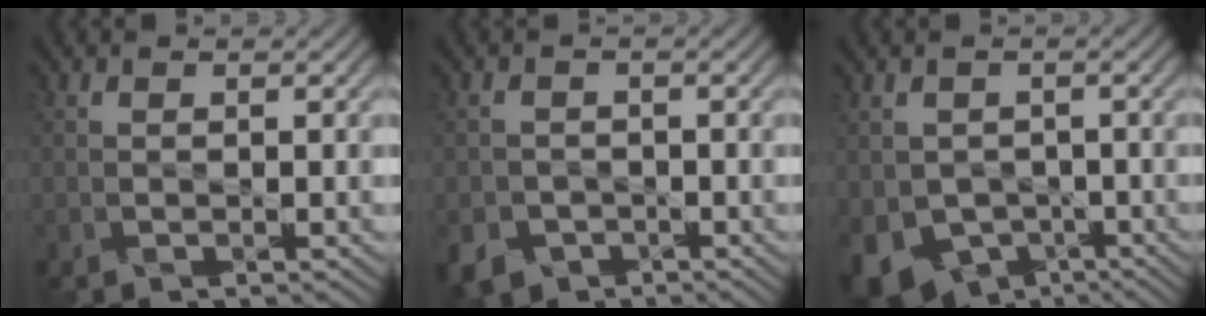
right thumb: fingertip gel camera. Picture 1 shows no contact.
{"total": 4.1, "force": [-2.4, 3.1, 1.1], "torque": [-0.026, -0.008, -0.044]}
{"total": 7.4, "force": [-2.9, 5.7, 3.6], "torque": [-0.086, -0.033, -0.048]}